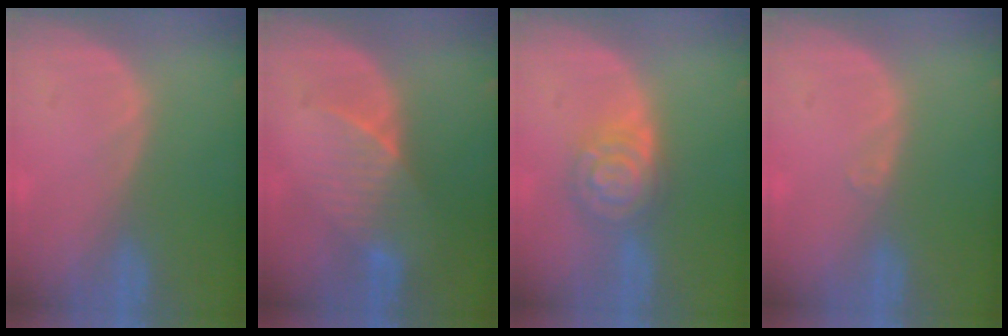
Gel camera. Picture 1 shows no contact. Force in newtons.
{"total": 5.2, "press": 5.1, "slide": 1.3}
{"total": 6.6, "press": 6.6, "slide": 0.4}
{"total": 0.6, "press": 0.5, "slide": 0.4}